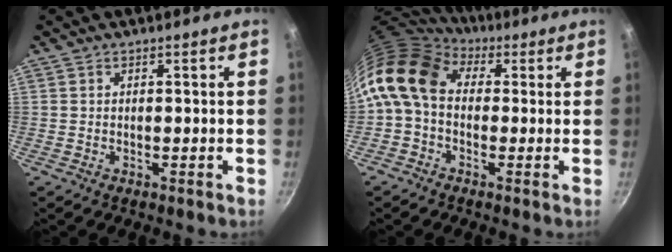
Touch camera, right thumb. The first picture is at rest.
{"total": 12.6, "force": [1.9, 9.1, 8.4], "torque": [-0.151, 0.021, 0.012]}